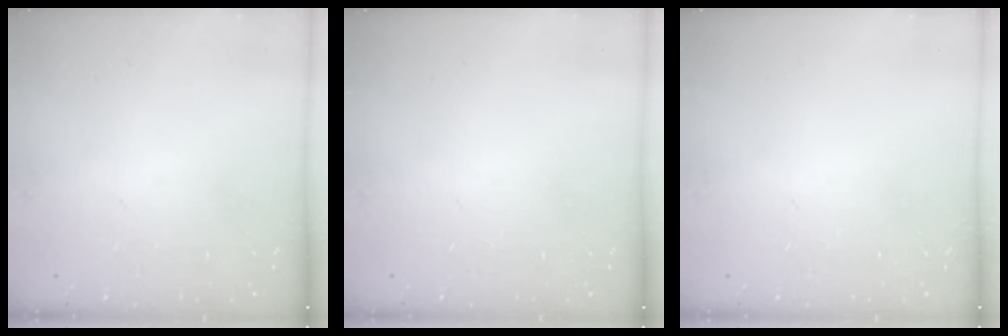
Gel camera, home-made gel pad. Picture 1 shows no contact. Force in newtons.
{"total": 0.0}
{"total": 0.0}